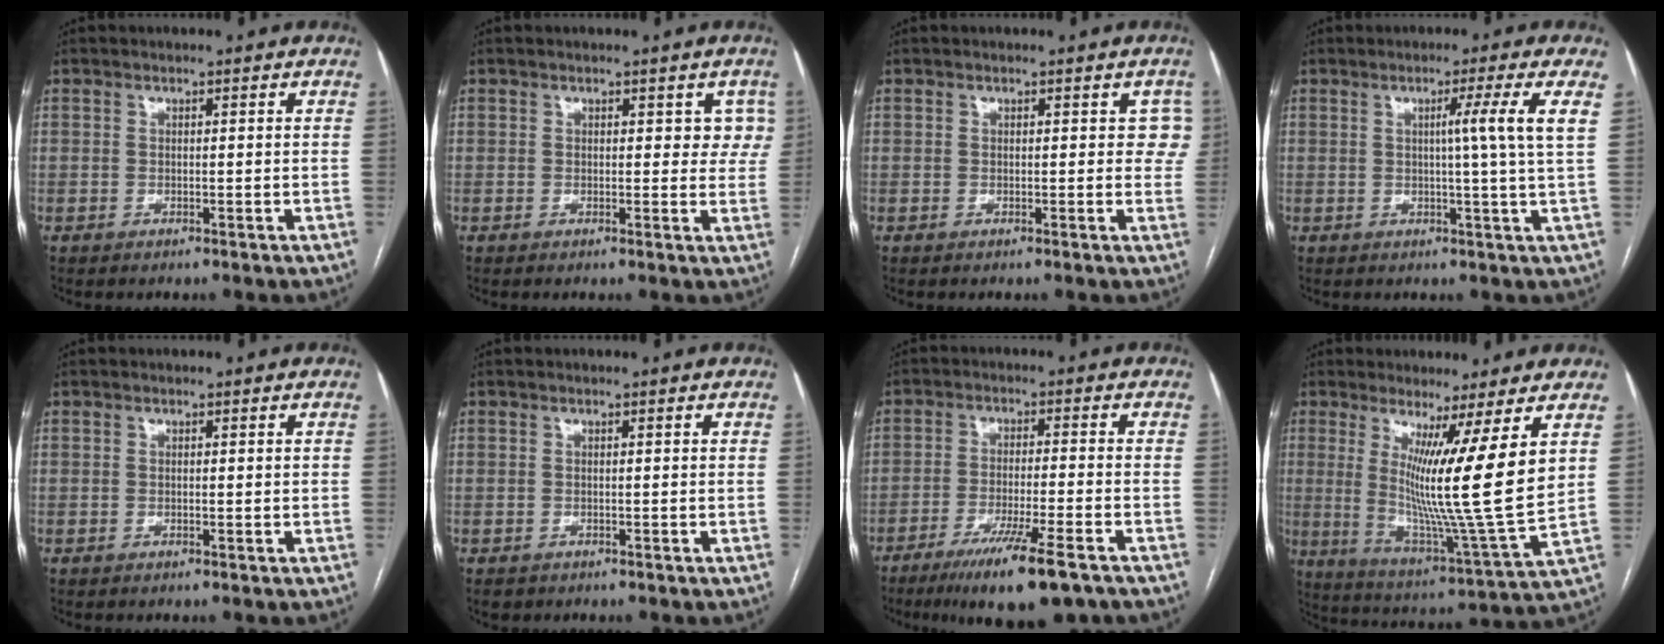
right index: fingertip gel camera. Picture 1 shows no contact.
{"total": 3.2, "force": [1.4, 2.1, 1.9], "torque": [0.001, 0.003, 0.011]}
{"total": 2.6, "force": [0.8, 1.9, 1.6], "torque": [0.003, 0.007, 0.003]}
{"total": 5.7, "force": [1.4, -2.2, 5.1], "torque": [-0.085, -0.006, 0.023]}
{"total": 0.0}
{"total": 1.1, "force": [-0.7, 0.8, 0.2], "torque": [-0.011, 0.000, -0.005]}
{"total": 12.5, "force": [-8.7, 0.8, 8.9], "torque": [-0.144, -0.031, -0.135]}
{"total": 14.2, "force": [4.5, -2.4, 13.3], "torque": [-0.237, -0.048, 0.078]}